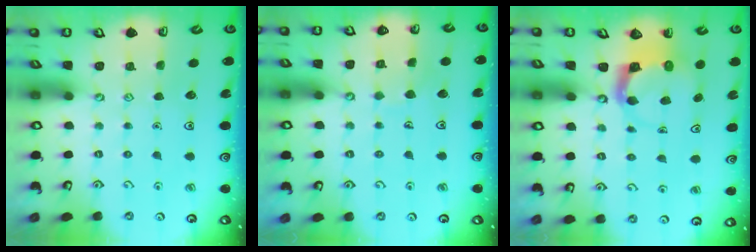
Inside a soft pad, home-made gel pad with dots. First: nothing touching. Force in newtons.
{"total": 5.4, "press": 5.4, "slide": 0.5}
{"total": 3.7, "press": 3.6, "slide": 0.4}